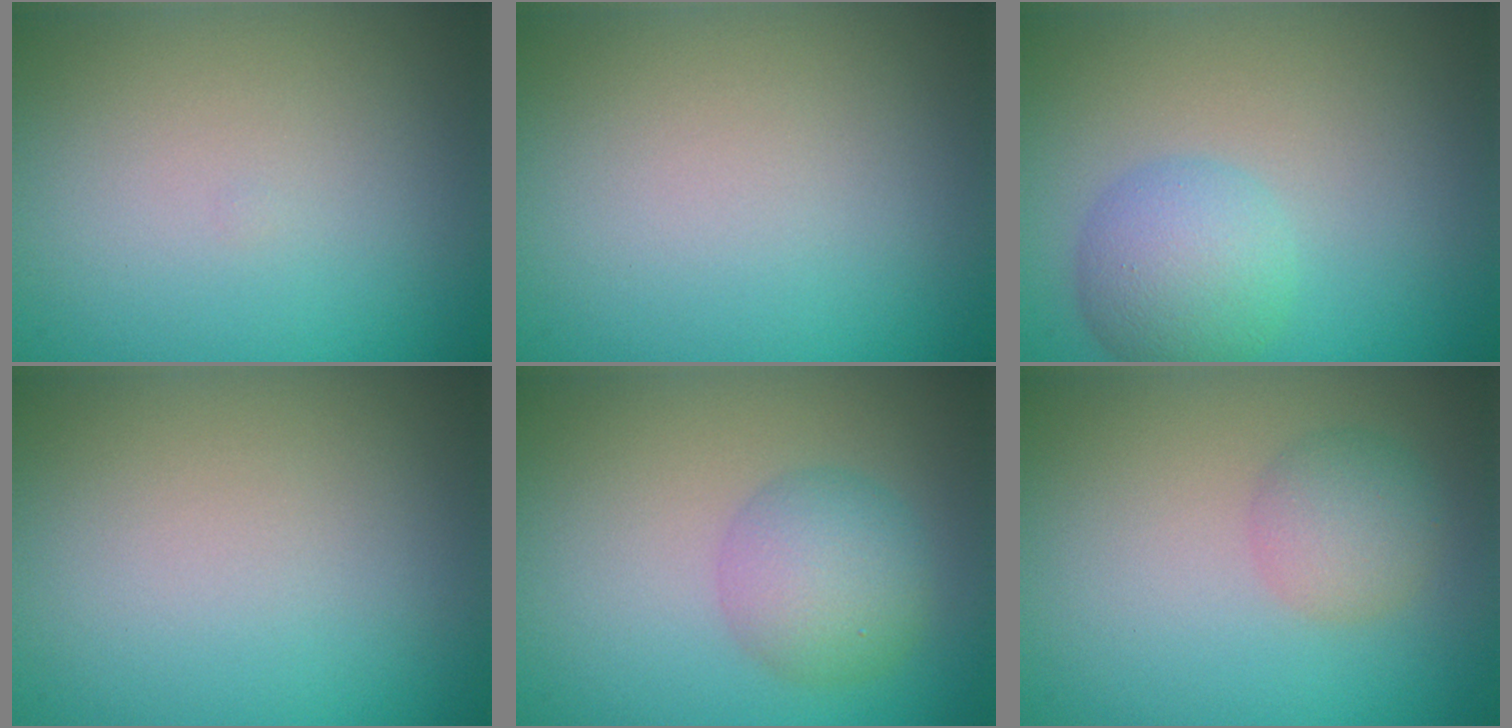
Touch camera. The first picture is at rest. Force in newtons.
{"total": 0.0}
{"total": 4.0, "press": 4.0, "slide": 0.1}
{"total": 0.0}
{"total": 3.7, "press": 3.7, "slide": 0.1}
{"total": 2.5, "press": 2.5, "slide": 0.0}